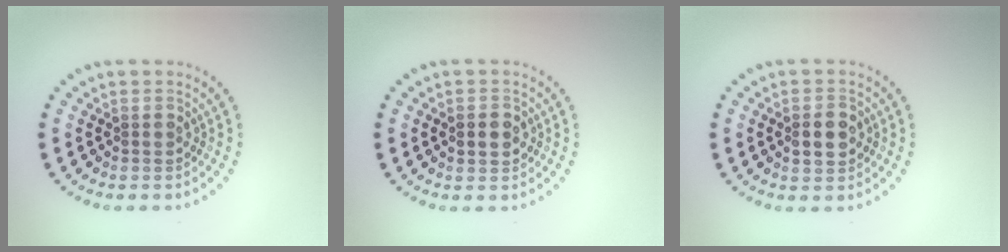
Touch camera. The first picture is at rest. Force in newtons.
{"total": 1.7, "press": 1.7, "slide": 0.1}
{"total": 2.3, "press": 2.3, "slide": 0.2}